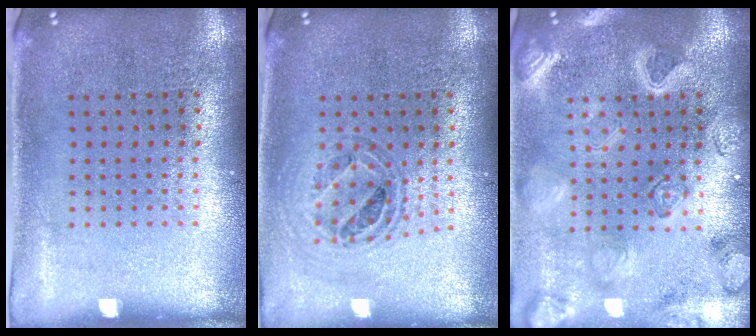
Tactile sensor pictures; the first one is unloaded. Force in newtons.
{"total": 0.7, "press": 0.7, "slide": 0.0}
{"total": 3.4, "press": 3.1, "slide": 1.3}